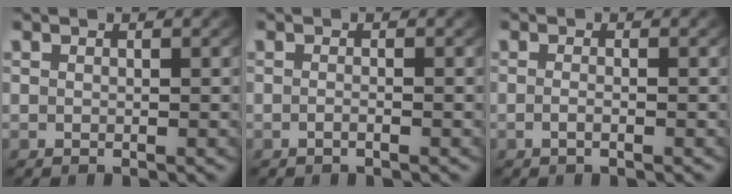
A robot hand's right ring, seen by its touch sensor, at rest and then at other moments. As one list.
[{"total": 0.8, "force": [-0.6, -0.2, 0.4], "torque": [-0.014, -0.003, -0.013]}, {"total": 1.1, "force": [-0.8, -0.2, 0.8], "torque": [-0.022, -0.007, -0.012]}]